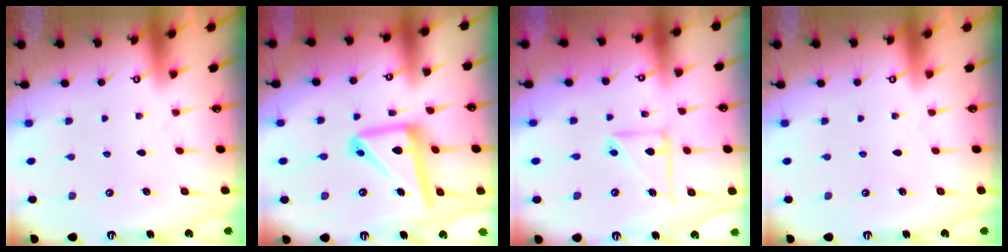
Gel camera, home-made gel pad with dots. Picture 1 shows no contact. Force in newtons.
{"total": 15.2, "press": 15.1, "slide": 1.5}
{"total": 9.1, "press": 9.0, "slide": 1.2}
{"total": 0.0}